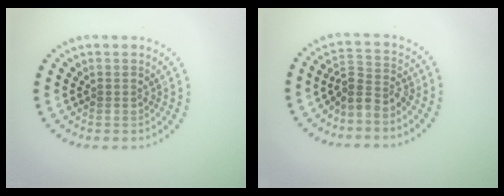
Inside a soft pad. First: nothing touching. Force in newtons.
{"total": 2.7, "press": 2.0, "slide": 1.8}